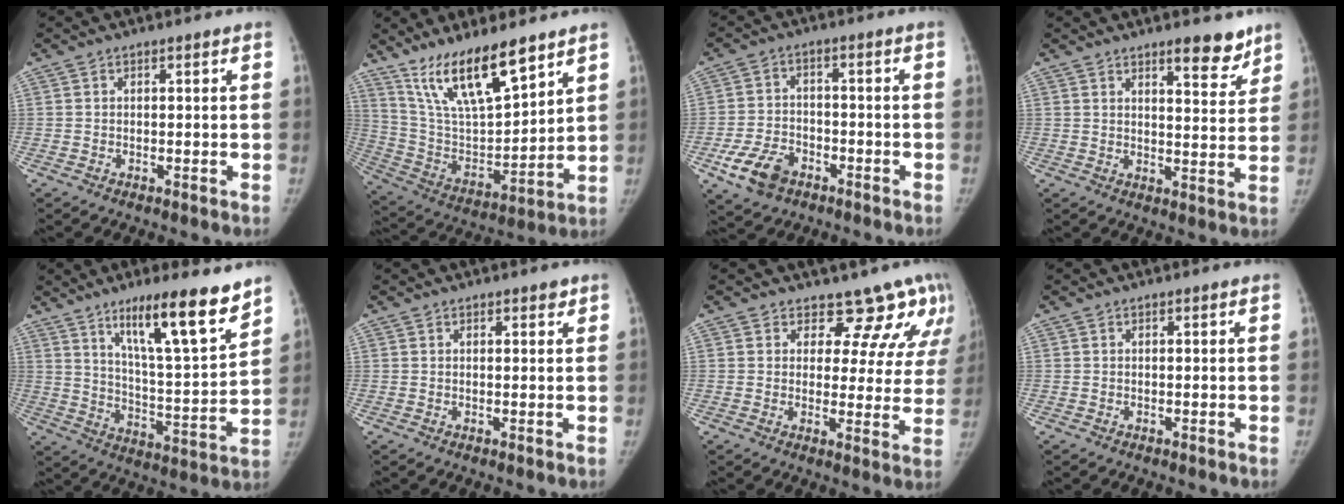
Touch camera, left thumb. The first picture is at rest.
{"total": 17.9, "force": [12.7, 5.1, 11.6], "torque": [-0.182, -0.062, 0.247]}
{"total": 8.7, "force": [-4.7, 5.7, 4.6], "torque": [-0.080, 0.019, -0.081]}
{"total": 7.4, "force": [5.5, 2.2, 4.4], "torque": [-0.034, -0.038, 0.075]}
{"total": 17.4, "force": [11.6, 2.8, 12.6], "torque": [-0.177, -0.075, 0.194]}
{"total": 1.1, "force": [0.8, 0.6, 0.6], "torque": [0.000, -0.003, 0.007]}
{"total": 11.9, "force": [10.0, 5.8, 2.6], "torque": [0.022, -0.059, 0.093]}
{"total": 0.0}